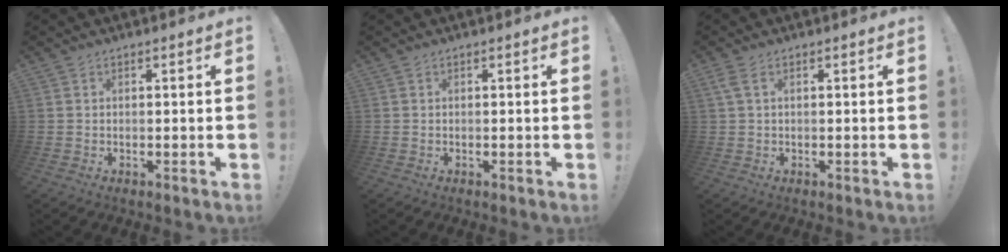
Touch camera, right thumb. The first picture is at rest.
{"total": 0.0}
{"total": 2.0, "force": [0.7, 0.7, 1.8], "torque": [-0.038, 0.004, 0.014]}